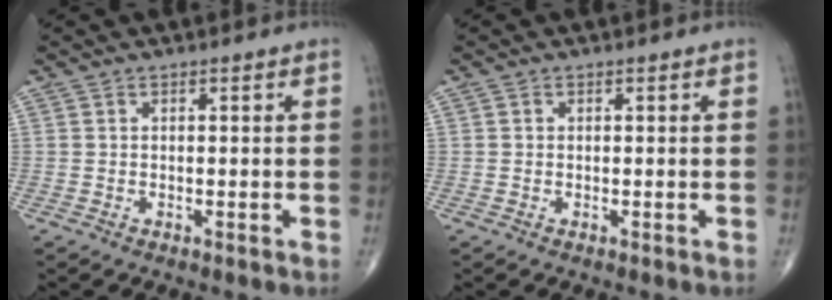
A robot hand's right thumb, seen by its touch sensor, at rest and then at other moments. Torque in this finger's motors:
{"motor_torque": [-0.53, -0.10, 0.04, -0.04, 0.02]}